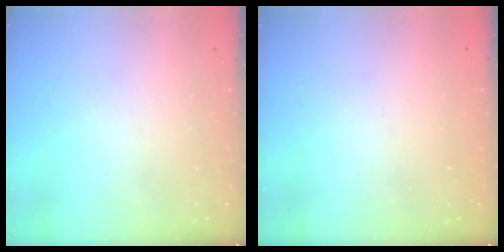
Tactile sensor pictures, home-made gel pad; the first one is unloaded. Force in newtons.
{"total": 0.7, "press": 0.6, "slide": 0.3}